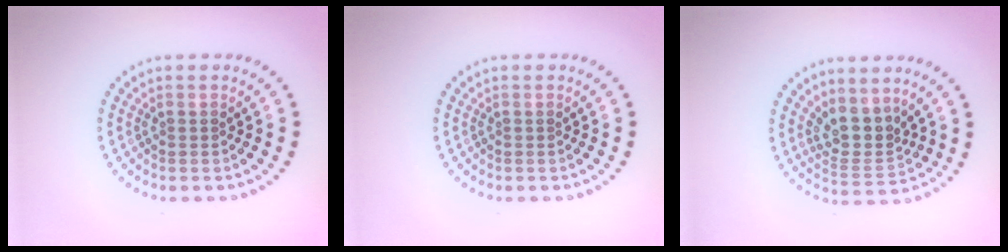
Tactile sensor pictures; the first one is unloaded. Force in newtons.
{"total": 0.0}
{"total": 3.7, "press": 2.9, "slide": 2.2}